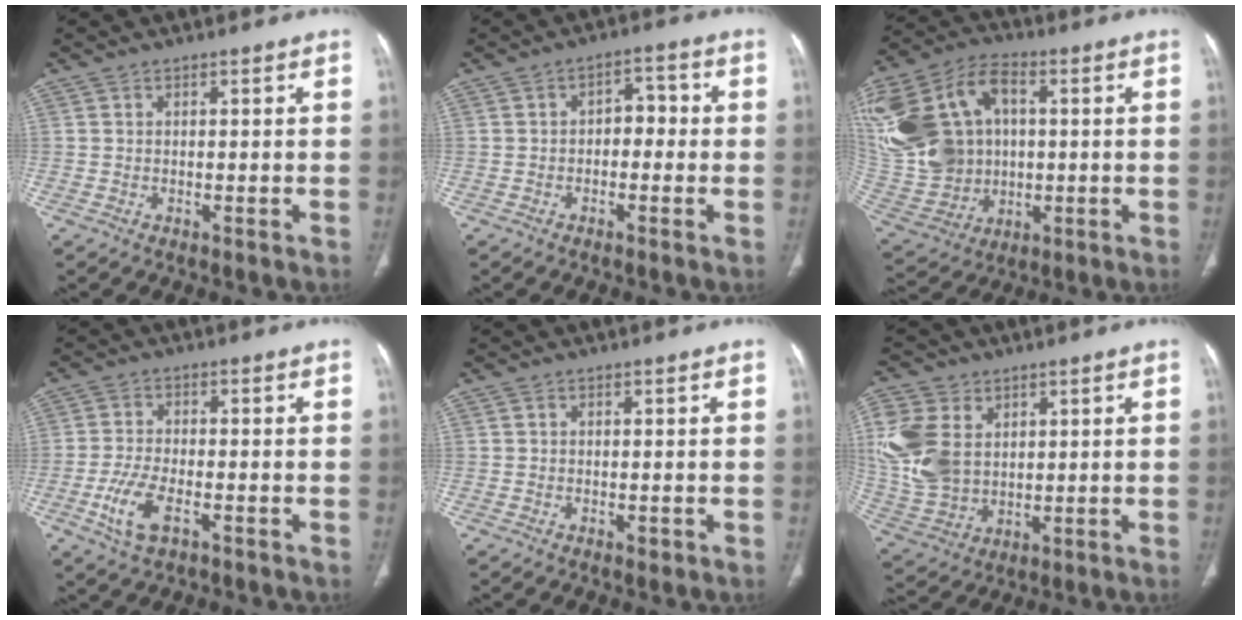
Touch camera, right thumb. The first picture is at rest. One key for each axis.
{"total": 4.4, "fx": -0.5, "fy": 3.0, "fz": 3.2, "tx": -0.026, "ty": 0.021, "tz": -0.017}
{"total": 29.4, "fx": 4.8, "fy": 21.9, "fz": 19.0, "tx": -0.434, "ty": 0.050, "tz": 0.109}
{"total": 7.2, "fx": -3.1, "fy": 3.3, "fz": 5.6, "tx": -0.123, "ty": 0.009, "tz": -0.057}
{"total": 1.0, "fx": -0.4, "fy": 0.7, "fz": 0.6, "tx": -0.005, "ty": 0.000, "tz": -0.005}
{"total": 15.7, "fx": 3.8, "fy": 11.6, "fz": 9.9, "tx": -0.210, "ty": -0.009, "tz": 0.091}